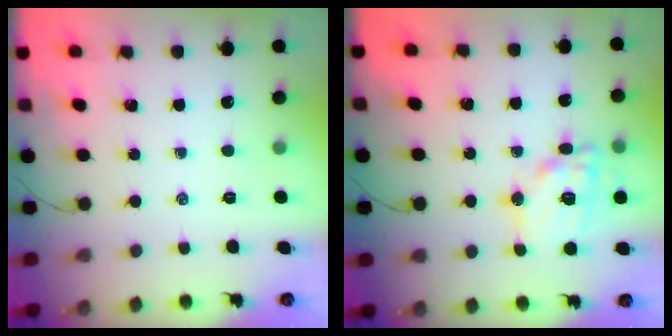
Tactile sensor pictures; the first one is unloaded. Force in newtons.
{"total": 14.0, "press": 13.9, "slide": 1.7}